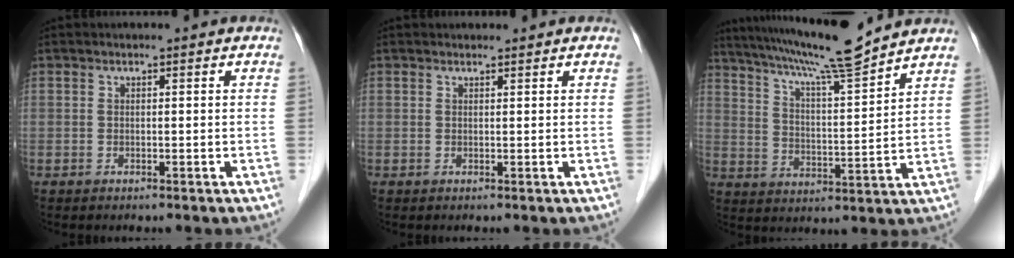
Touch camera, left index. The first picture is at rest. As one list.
[{"total": 1.0, "force": [1.0, 0.1, 0.0], "torque": [-0.009, 0.005, 0.019]}, {"total": 13.8, "force": [12.1, -1.0, 6.4], "torque": [-0.120, 0.003, 0.197]}]